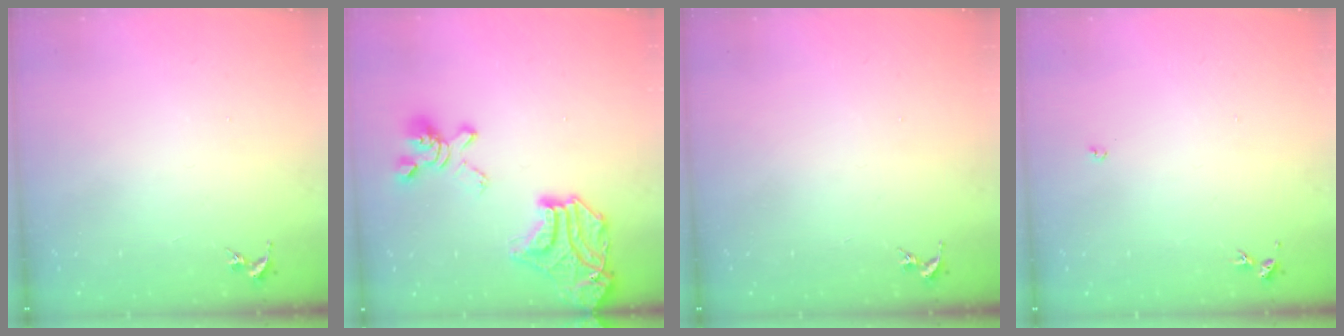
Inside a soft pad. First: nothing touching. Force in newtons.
{"total": 25.0, "press": 24.9, "slide": 2.6}
{"total": 0.0}
{"total": 2.7, "press": 2.7, "slide": 0.5}